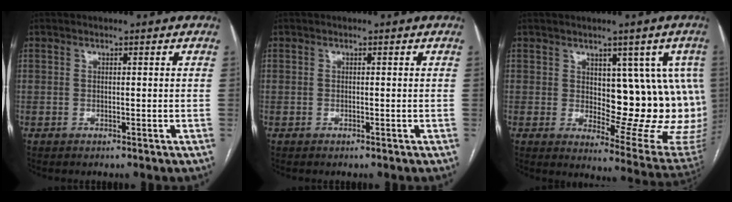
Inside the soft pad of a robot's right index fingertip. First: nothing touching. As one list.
[{"total": 0.0}, {"total": 14.9, "force": [2.2, 6.7, 13.2], "torque": [-0.131, 0.002, 0.040]}]